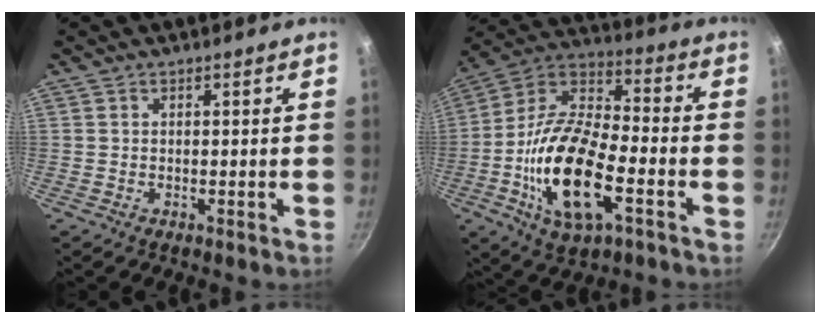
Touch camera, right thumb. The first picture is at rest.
{"total": 21.3, "force": [-6.2, 9.6, 18.0], "torque": [-0.339, 0.028, -0.131]}